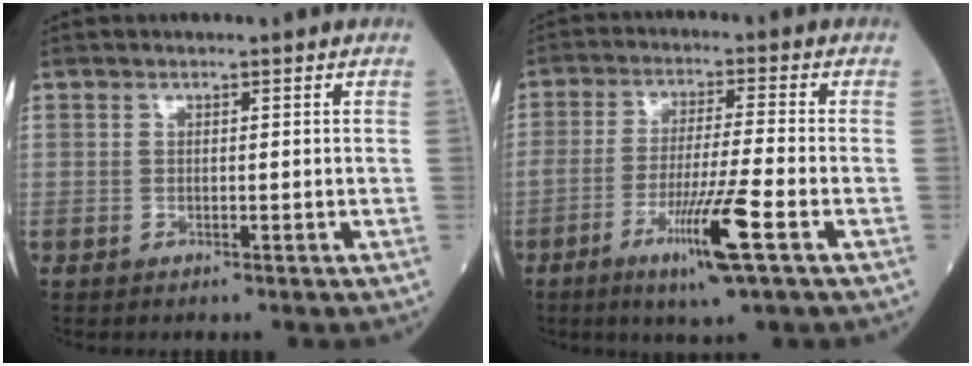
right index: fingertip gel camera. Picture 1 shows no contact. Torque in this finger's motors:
{"motor_torque": [1.51, -0.43, 0.76, 0.21]}